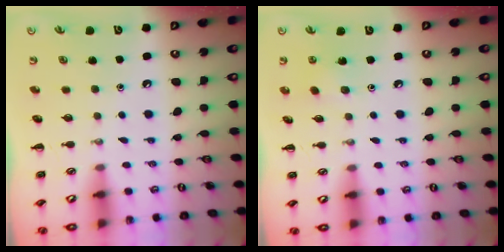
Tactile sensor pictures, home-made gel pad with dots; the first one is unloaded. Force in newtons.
{"total": 3.1, "press": 3.0, "slide": 0.9}